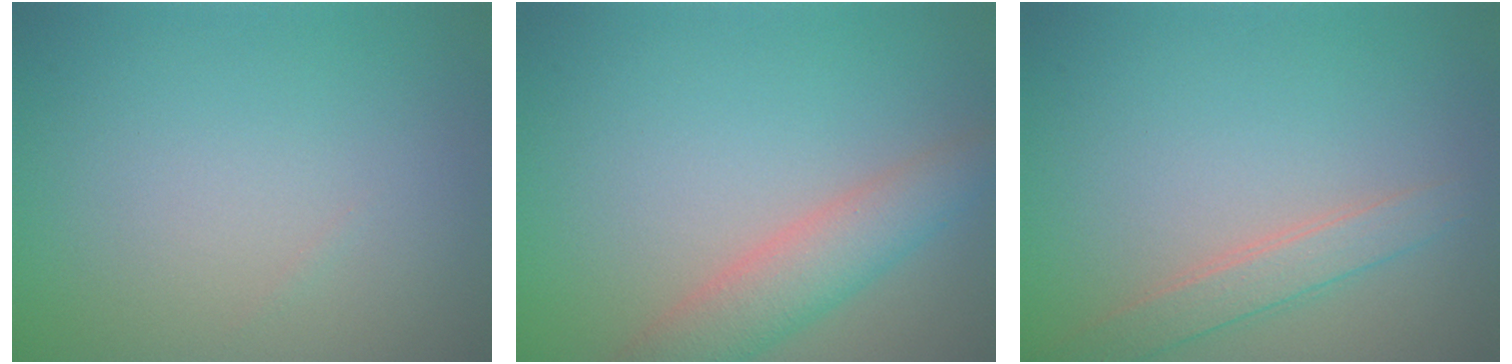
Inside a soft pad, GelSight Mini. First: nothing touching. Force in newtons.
{"total": 4.3, "press": 4.3, "slide": 0.2}
{"total": 2.3, "press": 2.3, "slide": 0.1}